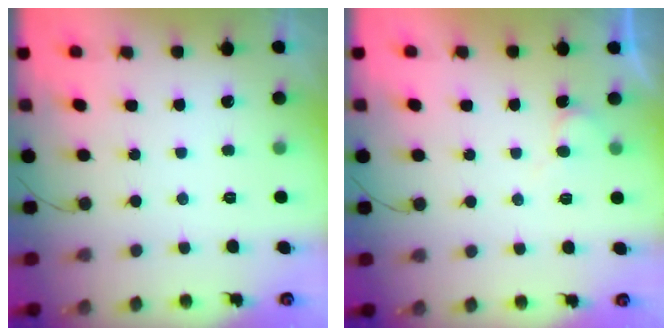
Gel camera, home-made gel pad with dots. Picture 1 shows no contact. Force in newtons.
{"total": 4.2, "press": 4.2, "slide": 0.4}